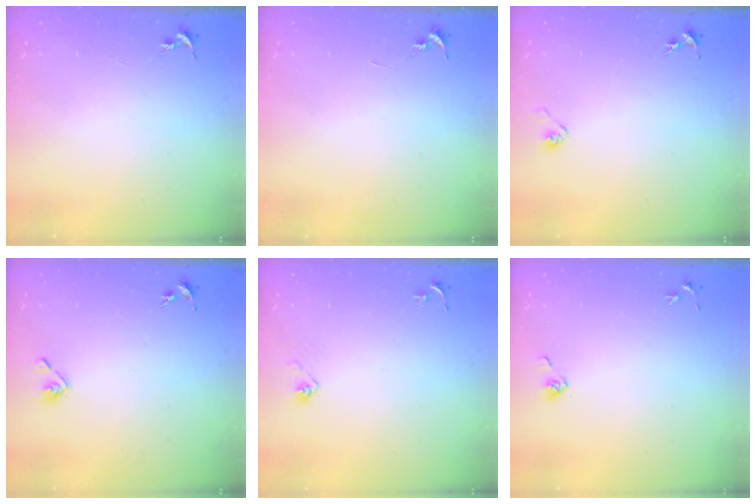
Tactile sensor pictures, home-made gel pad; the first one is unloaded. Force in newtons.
{"total": 0.0}
{"total": 2.9, "press": 2.8, "slide": 0.8}
{"total": 5.3, "press": 4.9, "slide": 2.0}
{"total": 3.6, "press": 3.0, "slide": 2.1}
{"total": 4.2, "press": 3.9, "slide": 1.6}